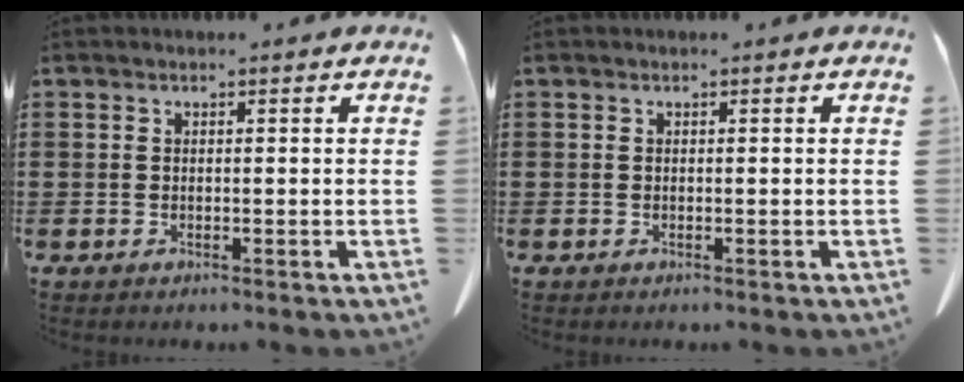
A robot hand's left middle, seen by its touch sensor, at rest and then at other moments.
{"total": 0.0}